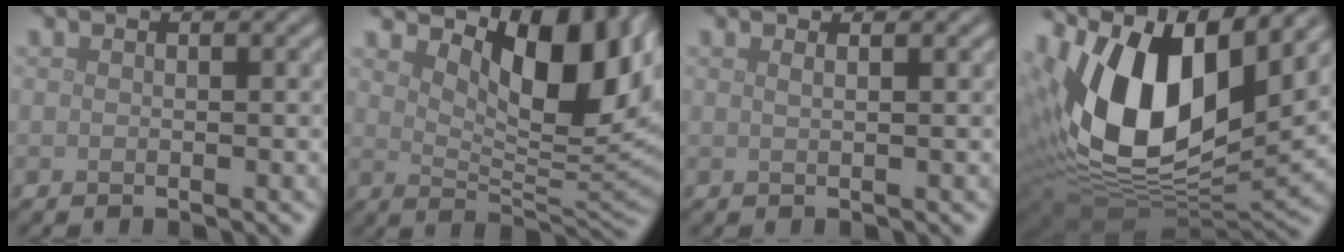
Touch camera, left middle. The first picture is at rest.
{"total": 10.1, "force": [4.8, 3.9, 7.9], "torque": [-0.115, -0.007, 0.081]}
{"total": 1.4, "force": [0.7, 0.6, 1.1], "torque": [-0.004, -0.002, -0.002]}
{"total": 15.7, "force": [4.6, 8.8, 12.1], "torque": [-0.232, 0.002, 0.079]}